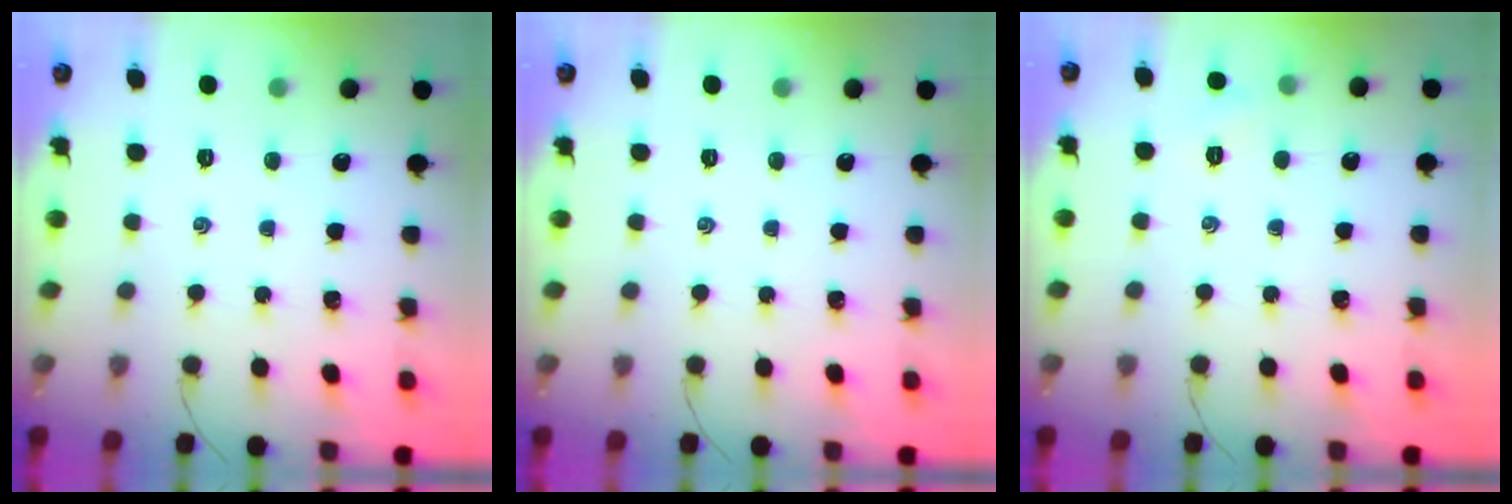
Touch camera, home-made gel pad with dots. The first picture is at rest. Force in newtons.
{"total": 0.0}
{"total": 4.5, "press": 4.3, "slide": 1.3}